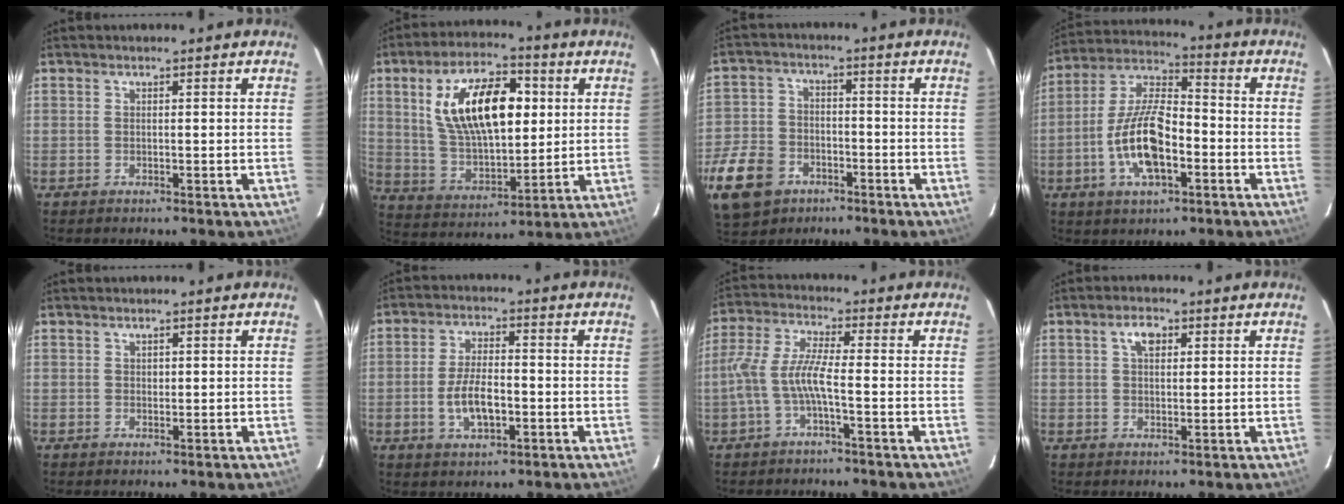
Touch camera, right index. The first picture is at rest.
{"total": 18.4, "force": [4.8, 9.0, 15.3], "torque": [-0.274, 0.019, 0.098]}
{"total": 16.7, "force": [-8.3, 12.0, 8.0], "torque": [-0.227, -0.004, -0.146]}
{"total": 14.0, "force": [-4.4, 5.8, 12.0], "torque": [-0.248, 0.003, -0.081]}
{"total": 0.7, "force": [0.4, 0.6, 0.2], "torque": [-0.001, 0.003, 0.008]}
{"total": 7.6, "force": [-2.1, 3.4, 6.4], "torque": [-0.130, -0.001, -0.034]}
{"total": 6.8, "force": [-2.3, 0.7, 6.3], "torque": [-0.149, 0.007, -0.043]}
{"total": 3.4, "force": [1.4, 1.9, 2.4], "torque": [-0.042, 0.010, 0.024]}